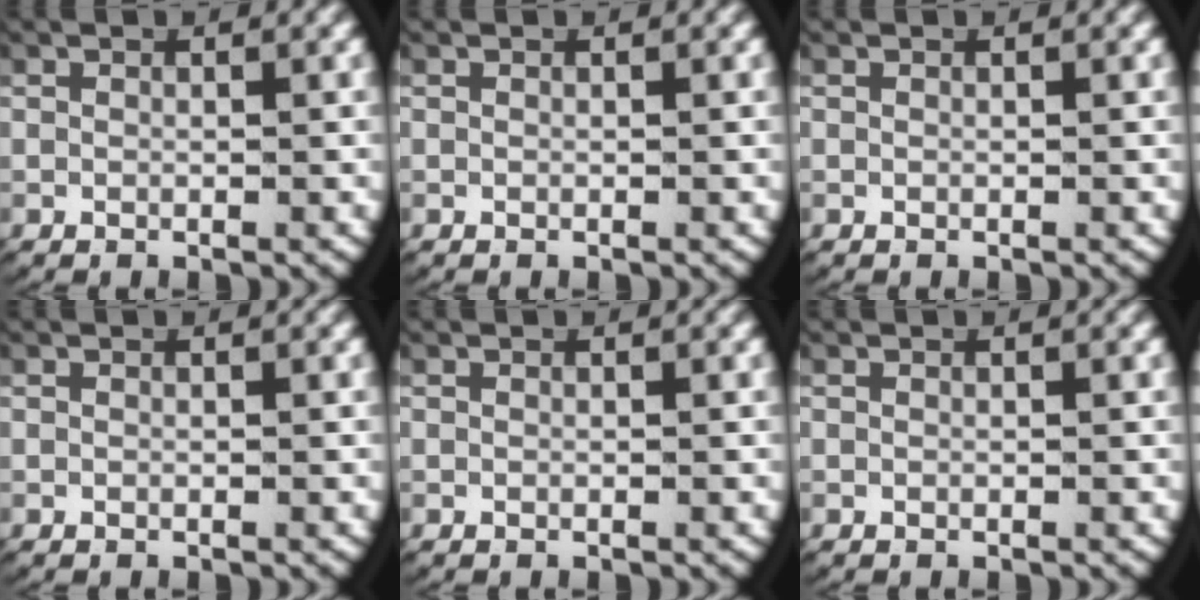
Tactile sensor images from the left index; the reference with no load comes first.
{"total": 0.0}
{"total": 0.0}
{"total": 0.0}
{"total": 0.0}
{"total": 0.0}